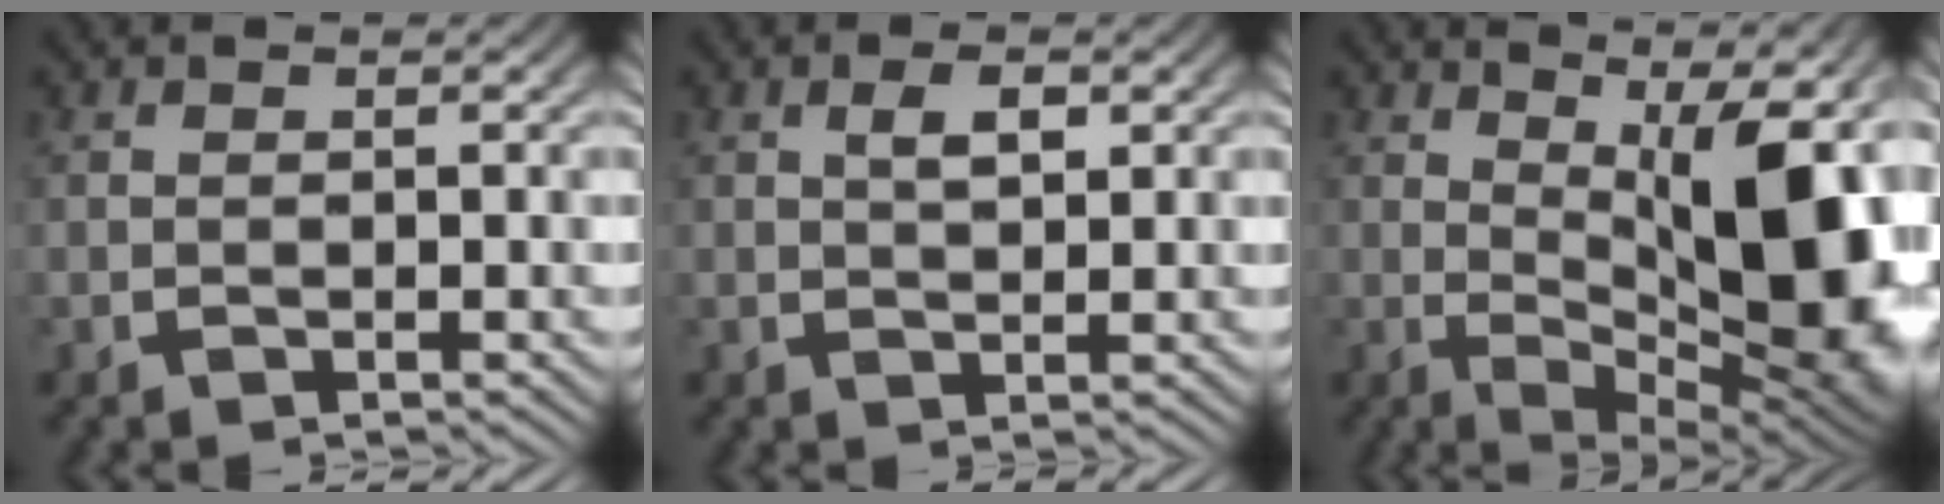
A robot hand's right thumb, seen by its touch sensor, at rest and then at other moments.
{"total": 1.4, "force": [0.2, 0.5, 1.3], "torque": [-0.021, 0.003, 0.007]}
{"total": 15.1, "force": [-0.7, 7.2, 13.2], "torque": [-0.198, -0.042, 0.018]}